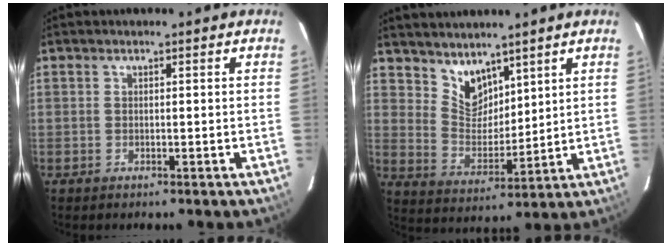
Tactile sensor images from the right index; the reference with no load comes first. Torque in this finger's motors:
{"motor_torque": [0.00, 0.28, 0.10, 0.00]}